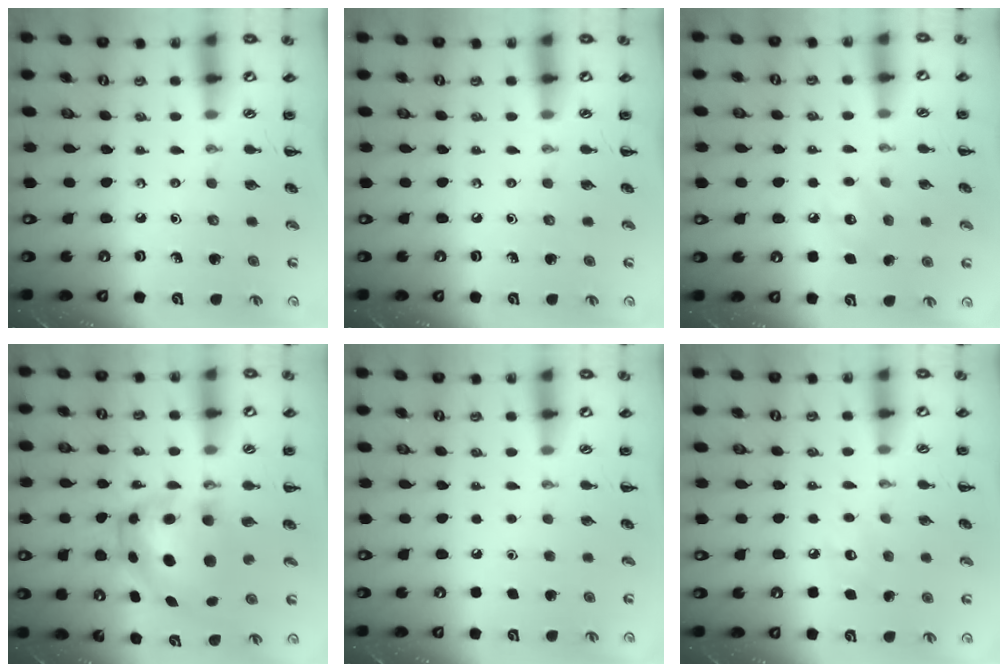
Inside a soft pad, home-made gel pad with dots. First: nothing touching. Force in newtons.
{"total": 0.0}
{"total": 7.5, "press": 7.3, "slide": 1.8}
{"total": 6.8, "press": 6.7, "slide": 1.3}
{"total": 1.6, "press": 1.6, "slide": 0.1}
{"total": 6.1, "press": 5.9, "slide": 1.6}